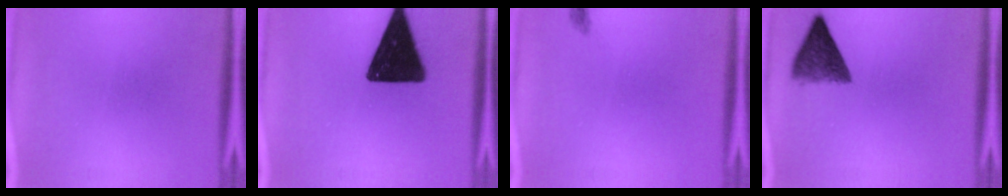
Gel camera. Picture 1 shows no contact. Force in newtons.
{"total": 18.7}
{"total": 0.7}
{"total": 6.9}